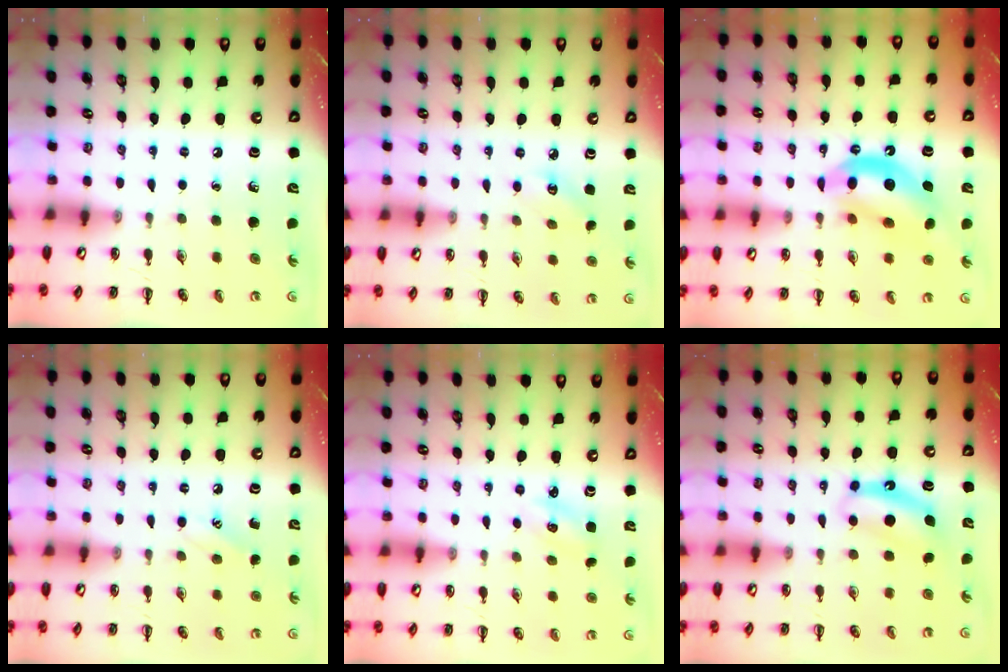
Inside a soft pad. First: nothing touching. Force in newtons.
{"total": 3.2, "press": 3.1, "slide": 0.9}
{"total": 13.4, "press": 12.9, "slide": 3.7}
{"total": 7.5, "press": 7.2, "slide": 2.2}
{"total": 2.5, "press": 2.4, "slide": 0.7}
{"total": 6.4, "press": 6.4, "slide": 1.0}